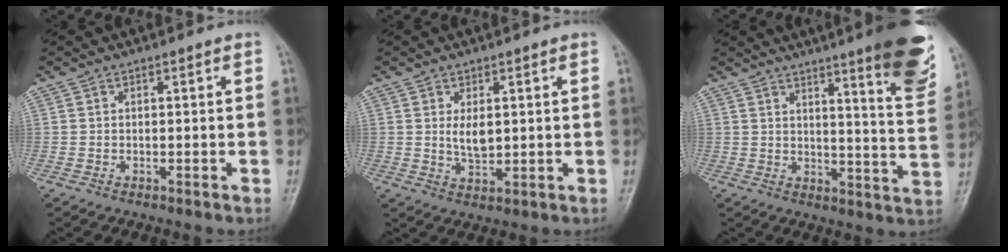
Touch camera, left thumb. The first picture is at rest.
{"total": 3.9, "force": [0.9, 2.0, 3.2], "torque": [-0.049, -0.013, 0.022]}
{"total": 16.5, "force": [10.4, 2.1, 12.6], "torque": [-0.137, -0.066, 0.131]}